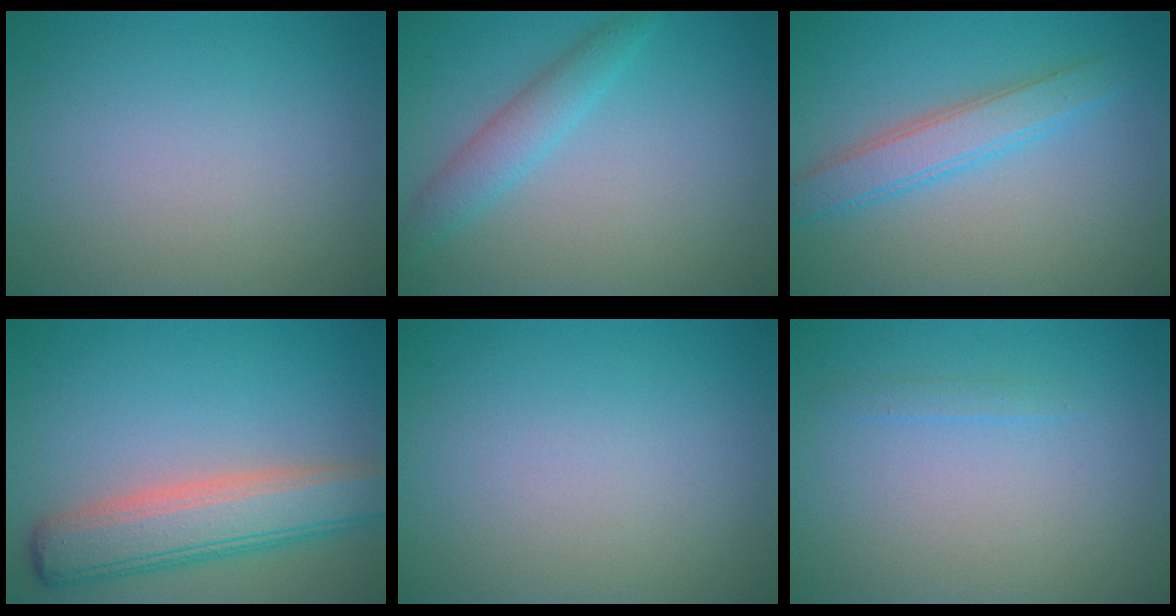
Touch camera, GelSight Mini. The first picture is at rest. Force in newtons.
{"total": 2.6, "press": 2.6, "slide": 0.0}
{"total": 3.5, "press": 3.5, "slide": 0.1}
{"total": 6.5, "press": 6.5, "slide": 0.5}
{"total": 0.0}
{"total": 0.7, "press": 0.7, "slide": 0.1}